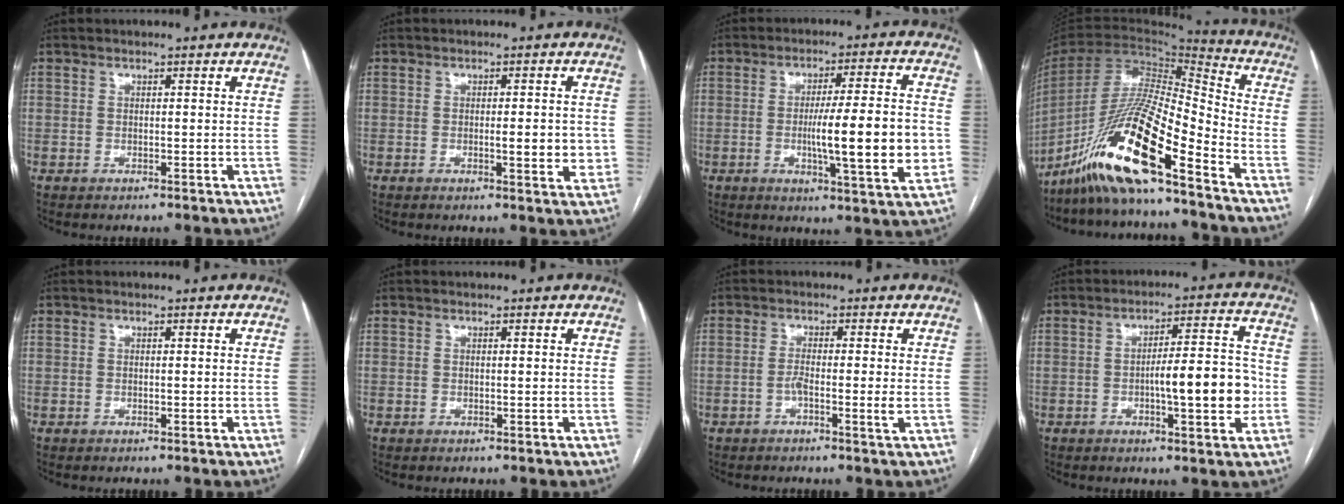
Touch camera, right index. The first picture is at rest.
{"total": 4.5, "force": [-0.4, 1.1, 4.3], "torque": [-0.058, -0.004, -0.005]}
{"total": 13.8, "force": [-1.9, 0.6, 13.6], "torque": [-0.208, -0.006, -0.030]}
{"total": 18.6, "force": [-12.4, 1.3, 13.8], "torque": [-0.285, -0.022, -0.234]}
{"total": 0.0}
{"total": 0.0}
{"total": 2.8, "force": [-0.8, -0.1, 2.7], "torque": [-0.049, -0.002, -0.016]}
{"total": 10.2, "force": [-2.0, 1.6, 9.9], "torque": [-0.149, 0.016, -0.027]}